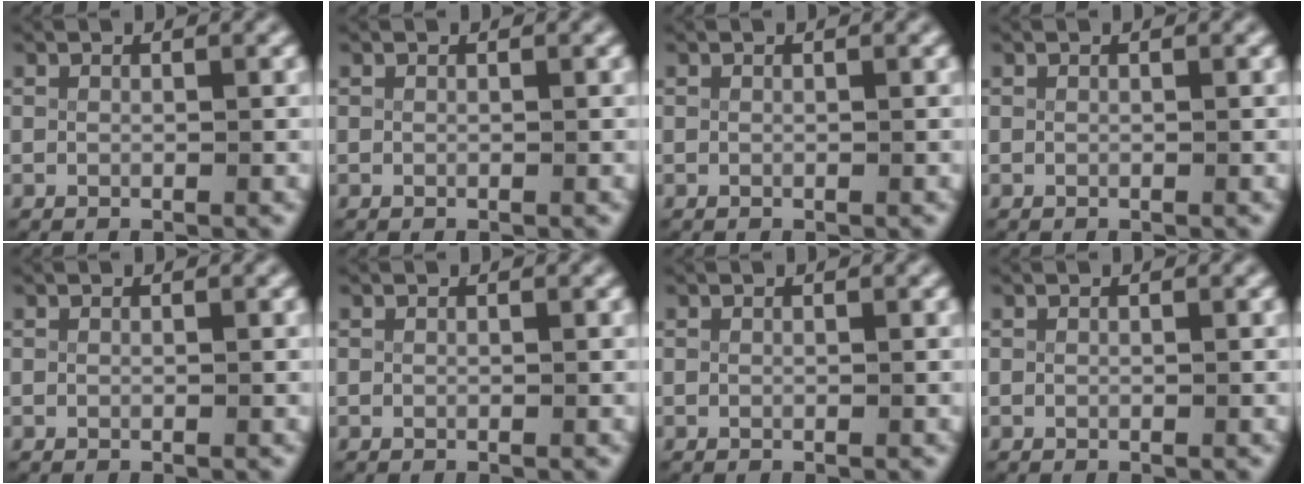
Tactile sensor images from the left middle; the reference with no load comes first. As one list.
[{"total": 0.0}, {"total": 0.0}, {"total": 0.0}, {"total": 0.0}, {"total": 0.0}, {"total": 0.0}, {"total": 0.0}]